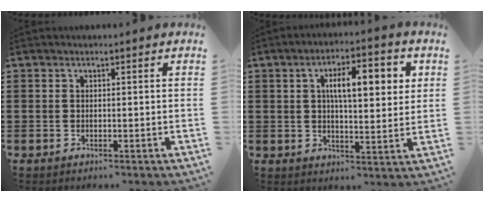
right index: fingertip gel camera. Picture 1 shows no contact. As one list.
[{"total": 8.0, "force": [2.2, 2.8, 7.2], "torque": [-0.128, 0.005, 0.032]}]